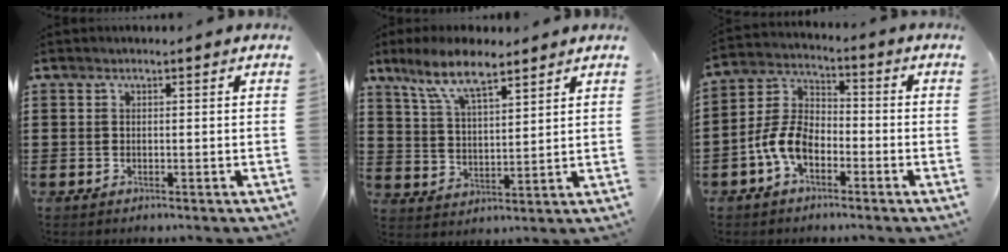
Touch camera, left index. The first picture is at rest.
{"total": 8.8, "force": [6.7, 2.3, 5.3], "torque": [-0.121, -0.010, 0.122]}
{"total": 7.5, "force": [-3.8, 4.0, 5.0], "torque": [-0.137, 0.001, -0.083]}